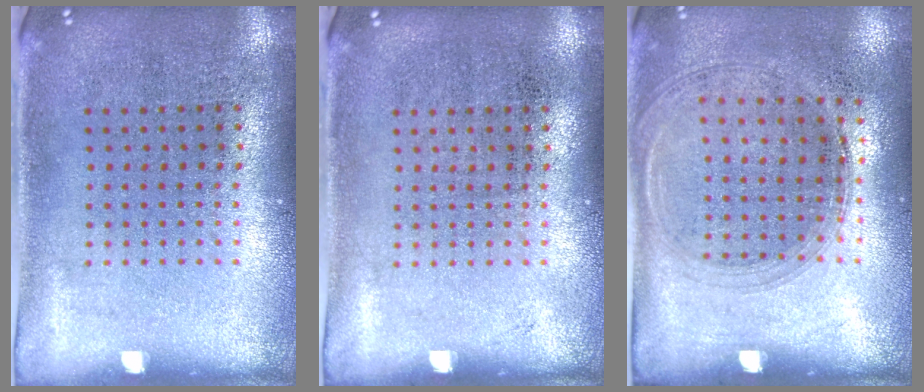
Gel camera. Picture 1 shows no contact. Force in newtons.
{"total": 0.0}
{"total": 1.4, "press": 1.2, "slide": 0.6}